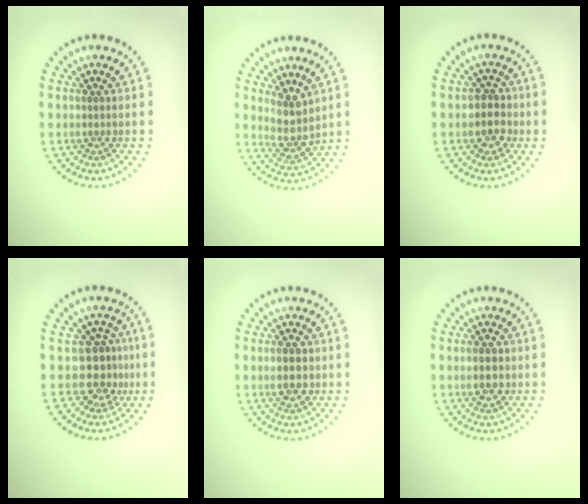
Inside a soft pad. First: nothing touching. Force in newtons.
{"total": 3.1, "press": 2.5, "slide": 2.0}
{"total": 2.7, "press": 2.5, "slide": 1.0}
{"total": 3.4, "press": 2.8, "slide": 2.0}
{"total": 2.4, "press": 2.4, "slide": 0.1}
{"total": 3.1, "press": 3.1, "slide": 0.1}